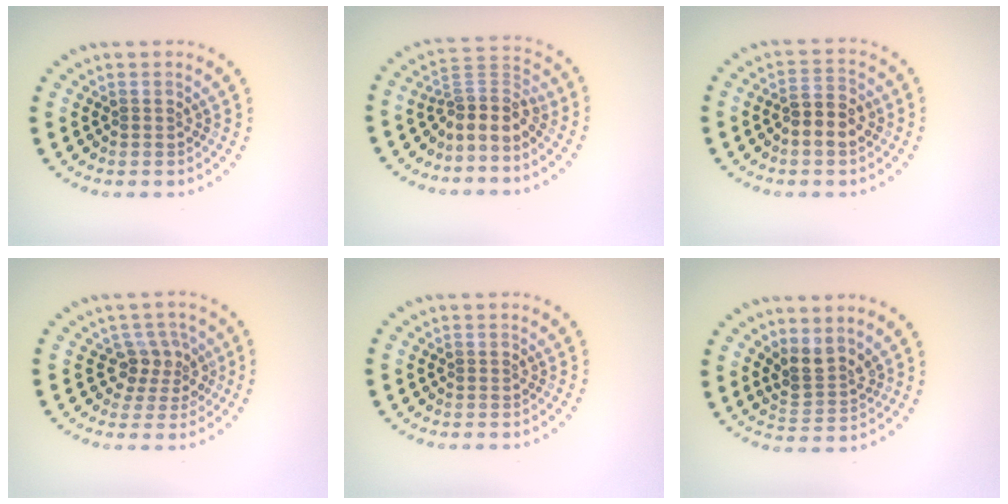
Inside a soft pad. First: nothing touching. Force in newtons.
{"total": 3.5, "press": 2.6, "slide": 2.4}
{"total": 2.9, "press": 2.9, "slide": 0.7}
{"total": 2.7, "press": 2.0, "slide": 1.8}
{"total": 0.0}
{"total": 2.8, "press": 2.1, "slide": 1.8}